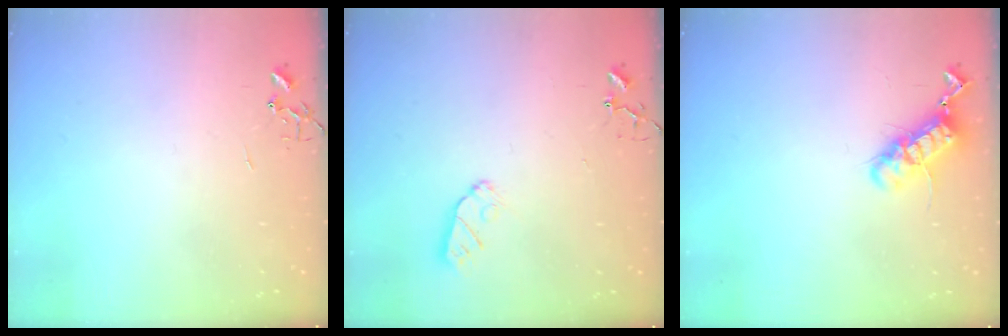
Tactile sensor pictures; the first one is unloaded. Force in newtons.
{"total": 4.5, "press": 4.5, "slide": 0.6}
{"total": 12.5, "press": 12.5, "slide": 0.9}